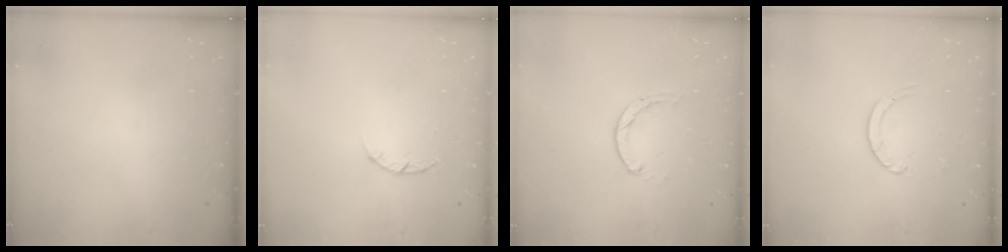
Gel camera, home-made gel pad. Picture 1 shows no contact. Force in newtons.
{"total": 1.4, "press": 1.3, "slide": 0.3}
{"total": 0.0}
{"total": 2.7, "press": 2.7, "slide": 0.3}